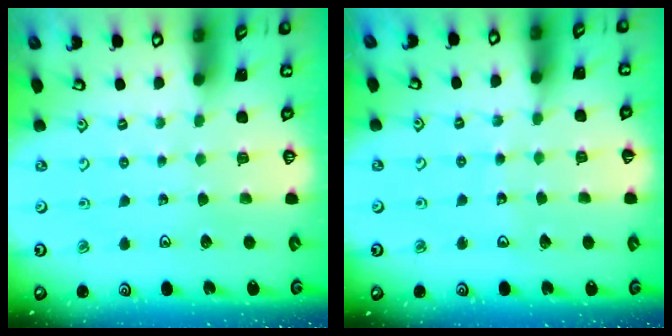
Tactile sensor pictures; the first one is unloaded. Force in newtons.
{"total": 4.7, "press": 4.7, "slide": 0.7}